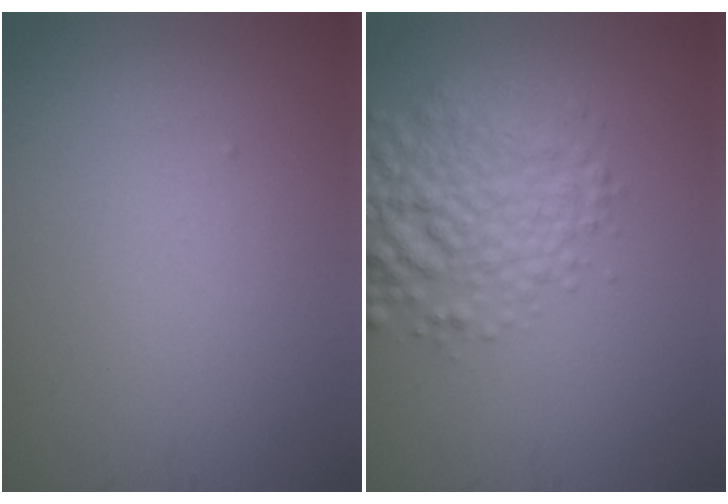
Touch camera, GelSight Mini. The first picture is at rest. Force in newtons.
{"total": 5.5, "press": 5.5, "slide": 0.2}